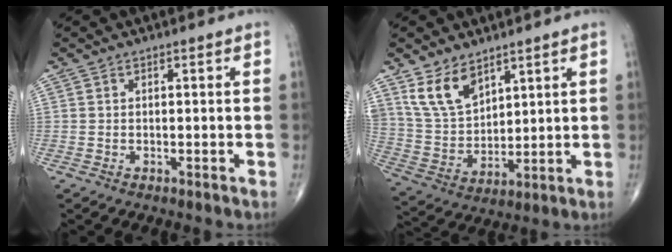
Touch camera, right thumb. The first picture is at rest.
{"total": 10.5, "force": [6.8, 5.9, 5.5], "torque": [-0.088, -0.033, 0.149]}